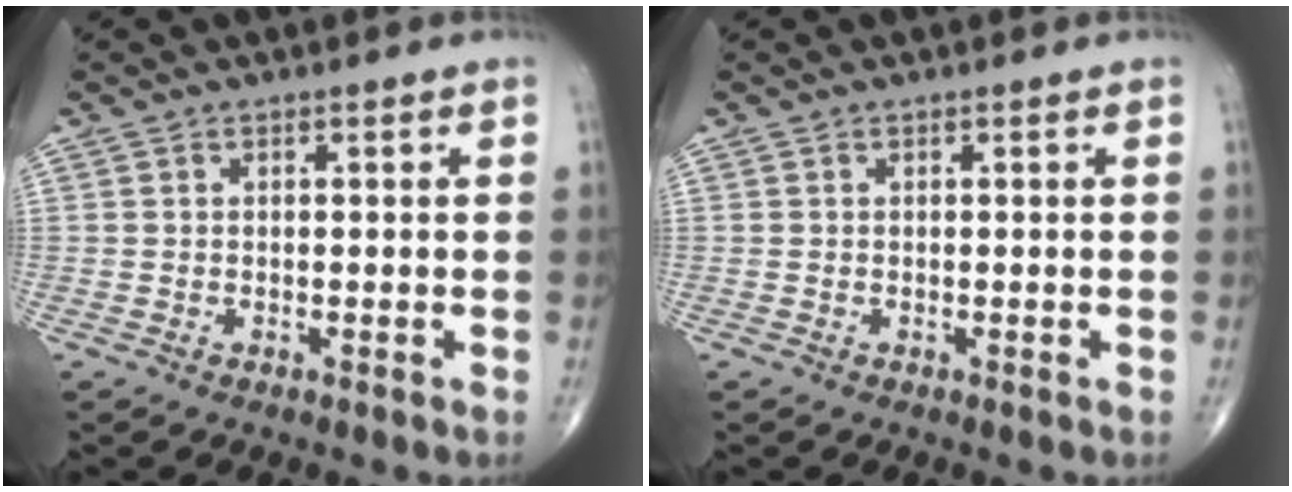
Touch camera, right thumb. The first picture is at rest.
{"total": 0.0}